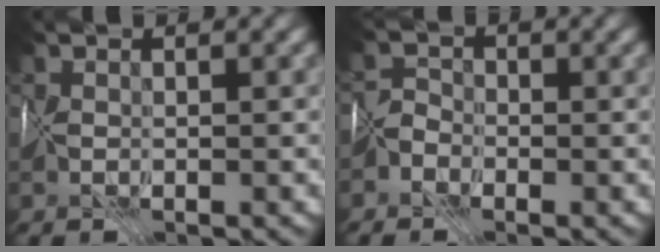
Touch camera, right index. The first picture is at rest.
{"total": 1.2, "force": [-1.0, 0.1, -0.6], "torque": [0.006, 0.011, -0.030]}